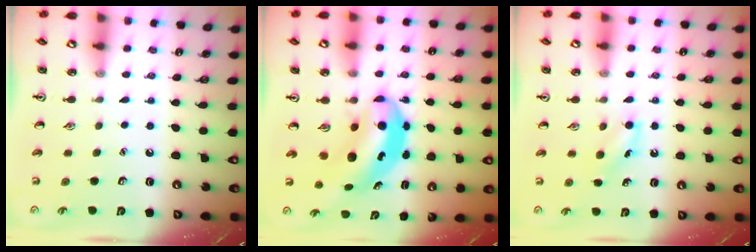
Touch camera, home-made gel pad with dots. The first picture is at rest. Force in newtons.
{"total": 6.6, "press": 6.4, "slide": 1.8}
{"total": 5.2, "press": 5.0, "slide": 1.3}